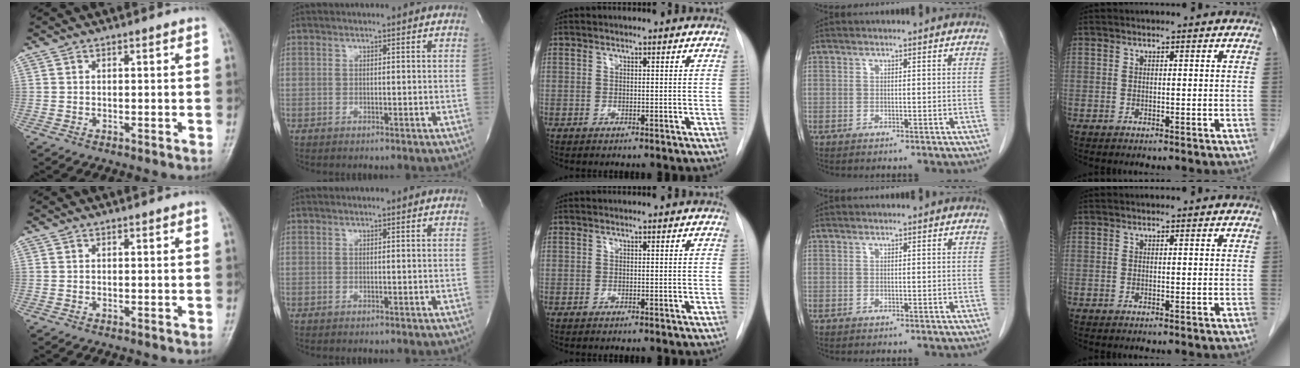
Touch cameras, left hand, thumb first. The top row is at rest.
{}